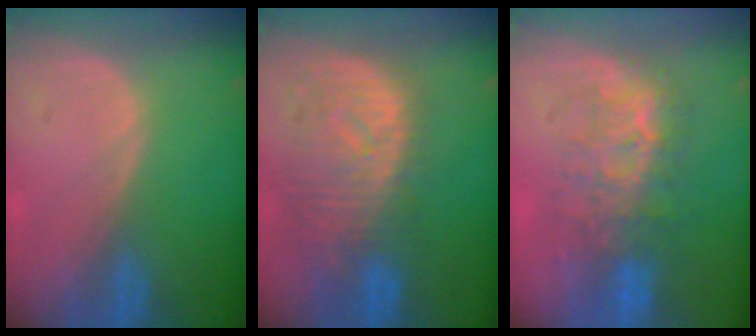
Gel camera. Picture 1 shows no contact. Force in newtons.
{"total": 10.9, "press": 9.7, "slide": 4.8}
{"total": 8.5, "press": 8.0, "slide": 2.9}